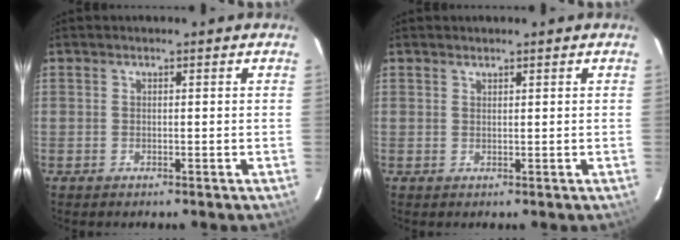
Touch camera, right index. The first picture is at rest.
{"total": 0.6, "force": [0.5, 0.2, 0.1], "torque": [0.000, 0.001, 0.011]}